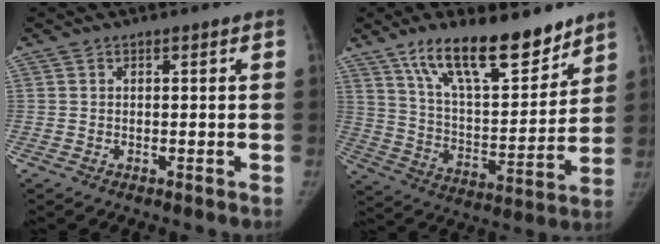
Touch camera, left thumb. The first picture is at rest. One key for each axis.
{"total": 19.5, "fx": 13.8, "fy": 6.9, "fz": 12.0, "tx": -0.159, "ty": -0.081, "tz": 0.239}